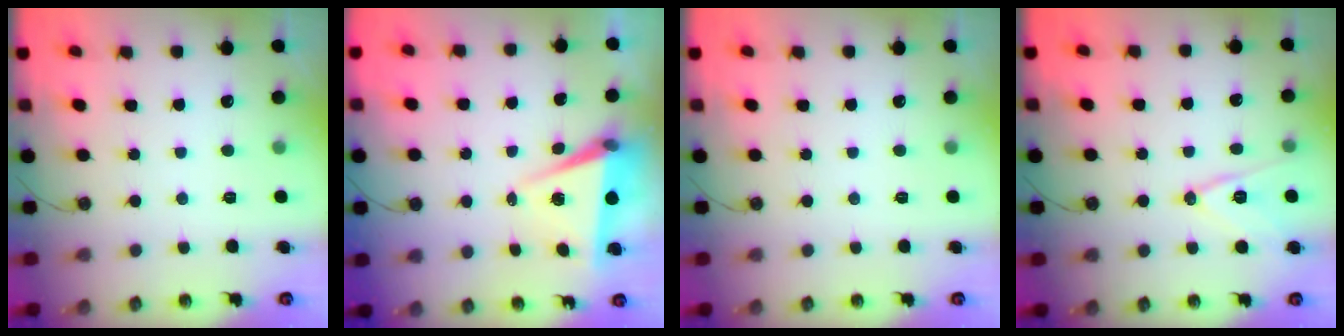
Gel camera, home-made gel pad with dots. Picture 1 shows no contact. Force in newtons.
{"total": 7.4, "press": 5.8, "slide": 4.6}
{"total": 0.0}
{"total": 11.8, "press": 11.3, "slide": 3.4}